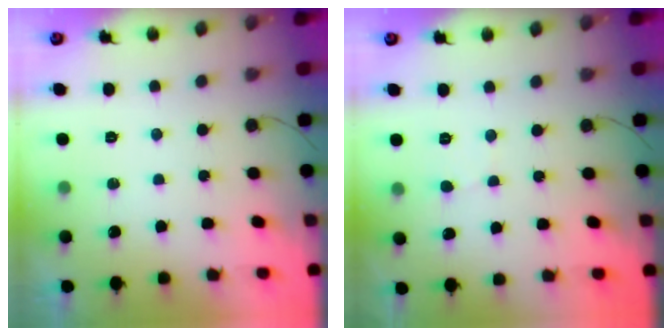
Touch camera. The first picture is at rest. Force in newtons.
{"total": 2.1, "press": 2.1, "slide": 0.2}